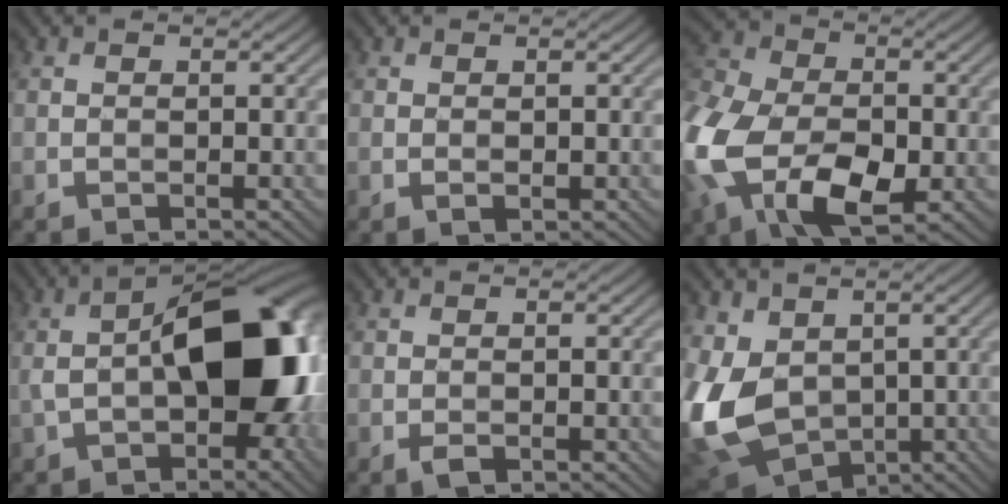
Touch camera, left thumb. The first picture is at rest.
{"total": 0.7, "force": [-0.1, 0.4, 0.6], "torque": [-0.011, -0.002, 0.000]}
{"total": 15.9, "force": [-4.6, 10.3, 11.2], "torque": [-0.293, -0.034, -0.087]}
{"total": 15.3, "force": [-0.7, 8.1, 13.0], "torque": [-0.199, 0.003, -0.015]}
{"total": 1.1, "force": [-0.6, 0.5, 0.8], "torque": [-0.018, -0.003, -0.011]}
{"total": 11.3, "force": [-0.2, 8.0, 7.9], "torque": [-0.224, -0.013, -0.009]}